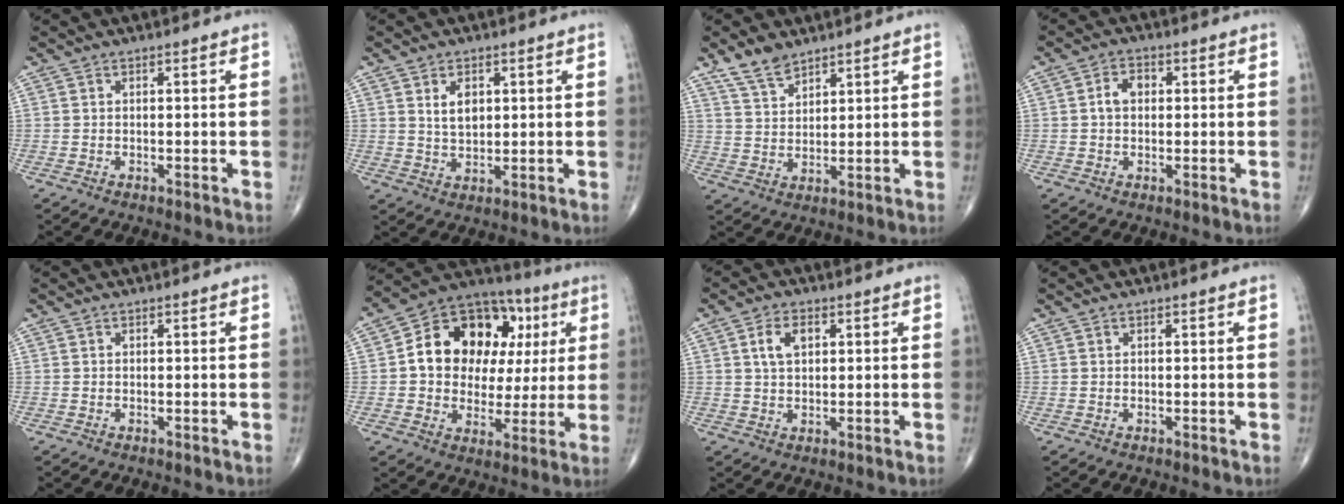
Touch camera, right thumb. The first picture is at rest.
{"total": 4.5, "force": [1.6, 2.8, 3.2], "torque": [-0.044, -0.014, 0.032]}
{"total": 5.7, "force": [4.5, 2.7, 2.4], "torque": [-0.032, -0.024, 0.092]}
{"total": 3.6, "force": [0.4, 2.6, 2.5], "torque": [-0.038, 0.013, 0.002]}
{"total": 0.0}
{"total": 20.5, "force": [4.5, 14.7, 13.5], "torque": [-0.161, 0.027, 0.072]}
{"total": 4.8, "force": [1.5, 2.9, 3.5], "torque": [-0.062, 0.002, 0.027]}
{"total": 0.0}